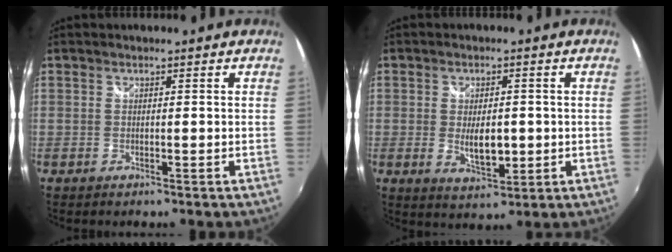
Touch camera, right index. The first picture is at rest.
{"total": 6.4, "force": [-0.7, 3.2, 5.5], "torque": [-0.098, -0.011, -0.005]}